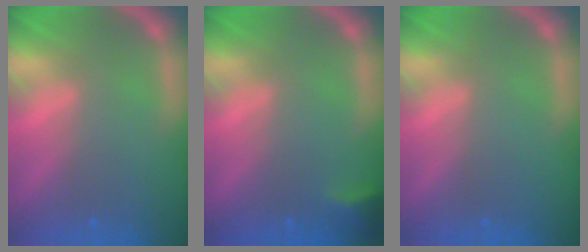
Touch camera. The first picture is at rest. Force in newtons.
{"total": 1.9}
{"total": 0.0}